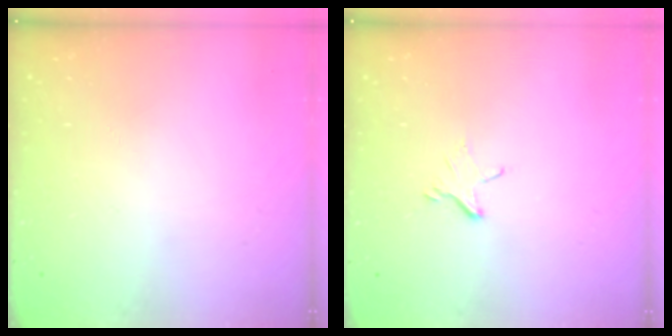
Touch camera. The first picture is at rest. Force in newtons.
{"total": 3.1, "press": 3.1, "slide": 0.3}